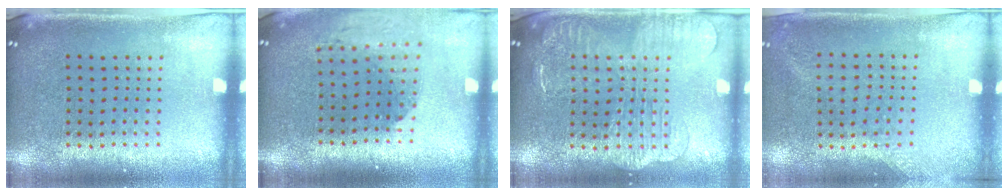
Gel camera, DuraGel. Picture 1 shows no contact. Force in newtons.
{"total": 1.5, "press": 1.4, "slide": 0.6}
{"total": 2.2, "press": 2.1, "slide": 0.5}
{"total": 1.3, "press": 1.0, "slide": 0.8}